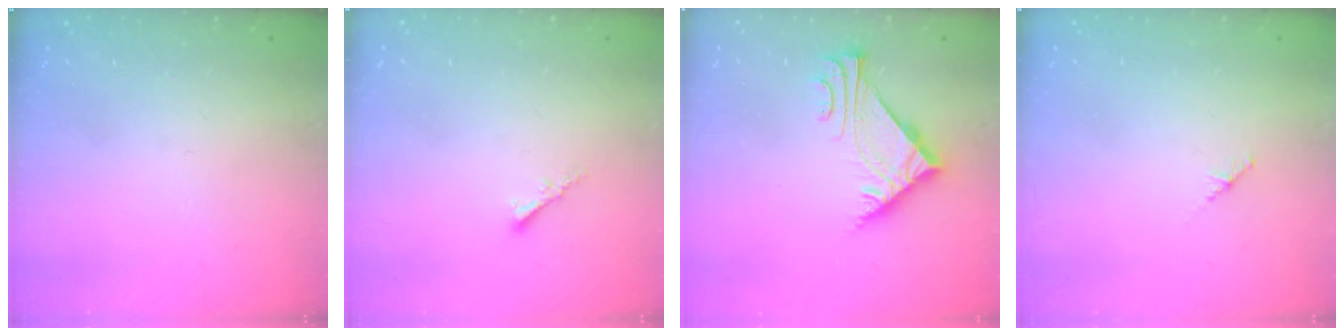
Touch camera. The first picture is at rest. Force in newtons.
{"total": 1.9, "press": 1.9, "slide": 0.4}
{"total": 7.0, "press": 7.0, "slide": 0.3}
{"total": 2.9, "press": 2.8, "slide": 0.8}